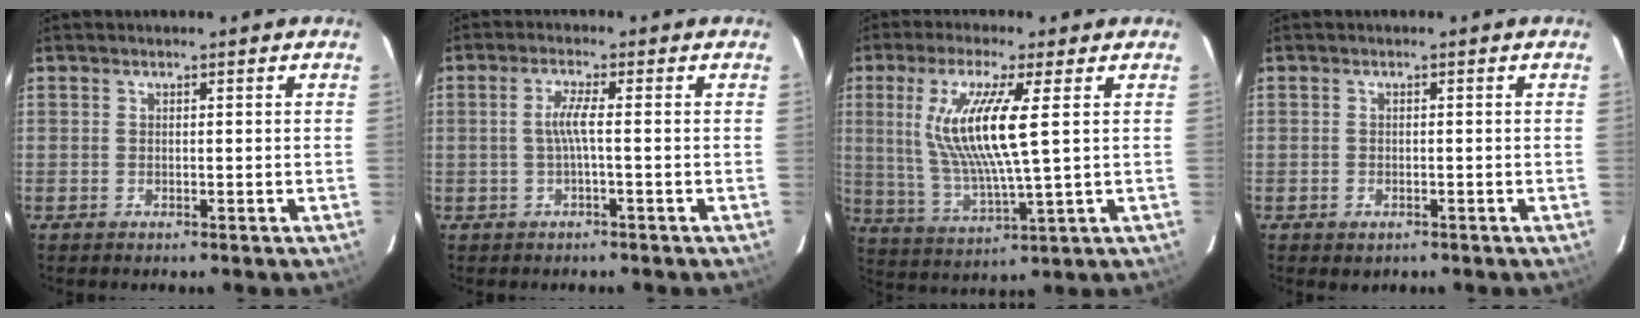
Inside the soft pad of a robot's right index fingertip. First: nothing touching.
{"total": 2.9, "force": [-0.6, -0.4, 2.8], "torque": [-0.060, 0.001, -0.010]}
{"total": 12.9, "force": [3.0, 0.8, 12.5], "torque": [-0.247, -0.011, 0.069]}
{"total": 1.6, "force": [-0.8, 1.2, 0.5], "torque": [-0.010, -0.002, -0.011]}